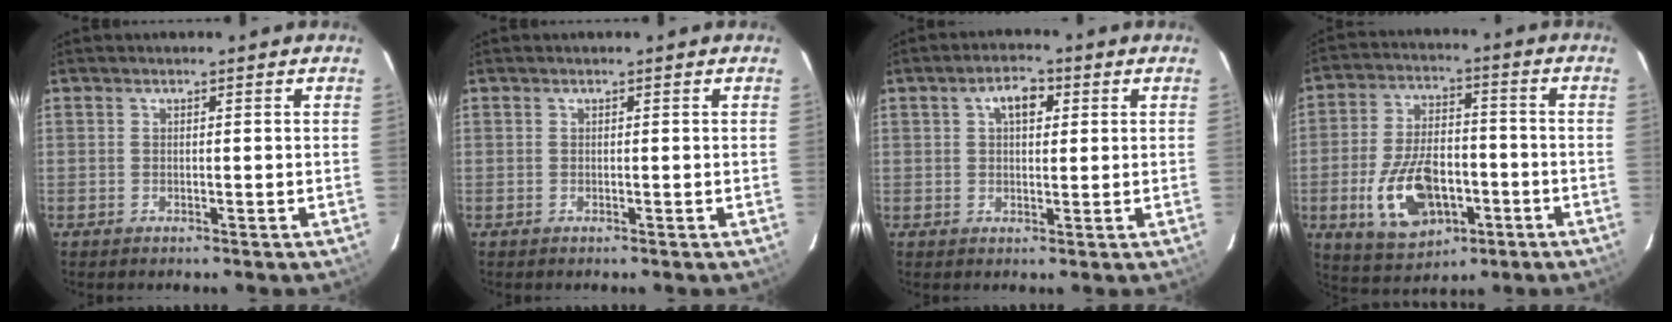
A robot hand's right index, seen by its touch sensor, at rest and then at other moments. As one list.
[{"total": 0.0}, {"total": 4.5, "force": [1.6, 2.5, 3.4], "torque": [-0.054, 0.016, 0.027]}, {"total": 15.1, "force": [-5.1, 8.5, 11.3], "torque": [-0.235, 0.000, -0.072]}]